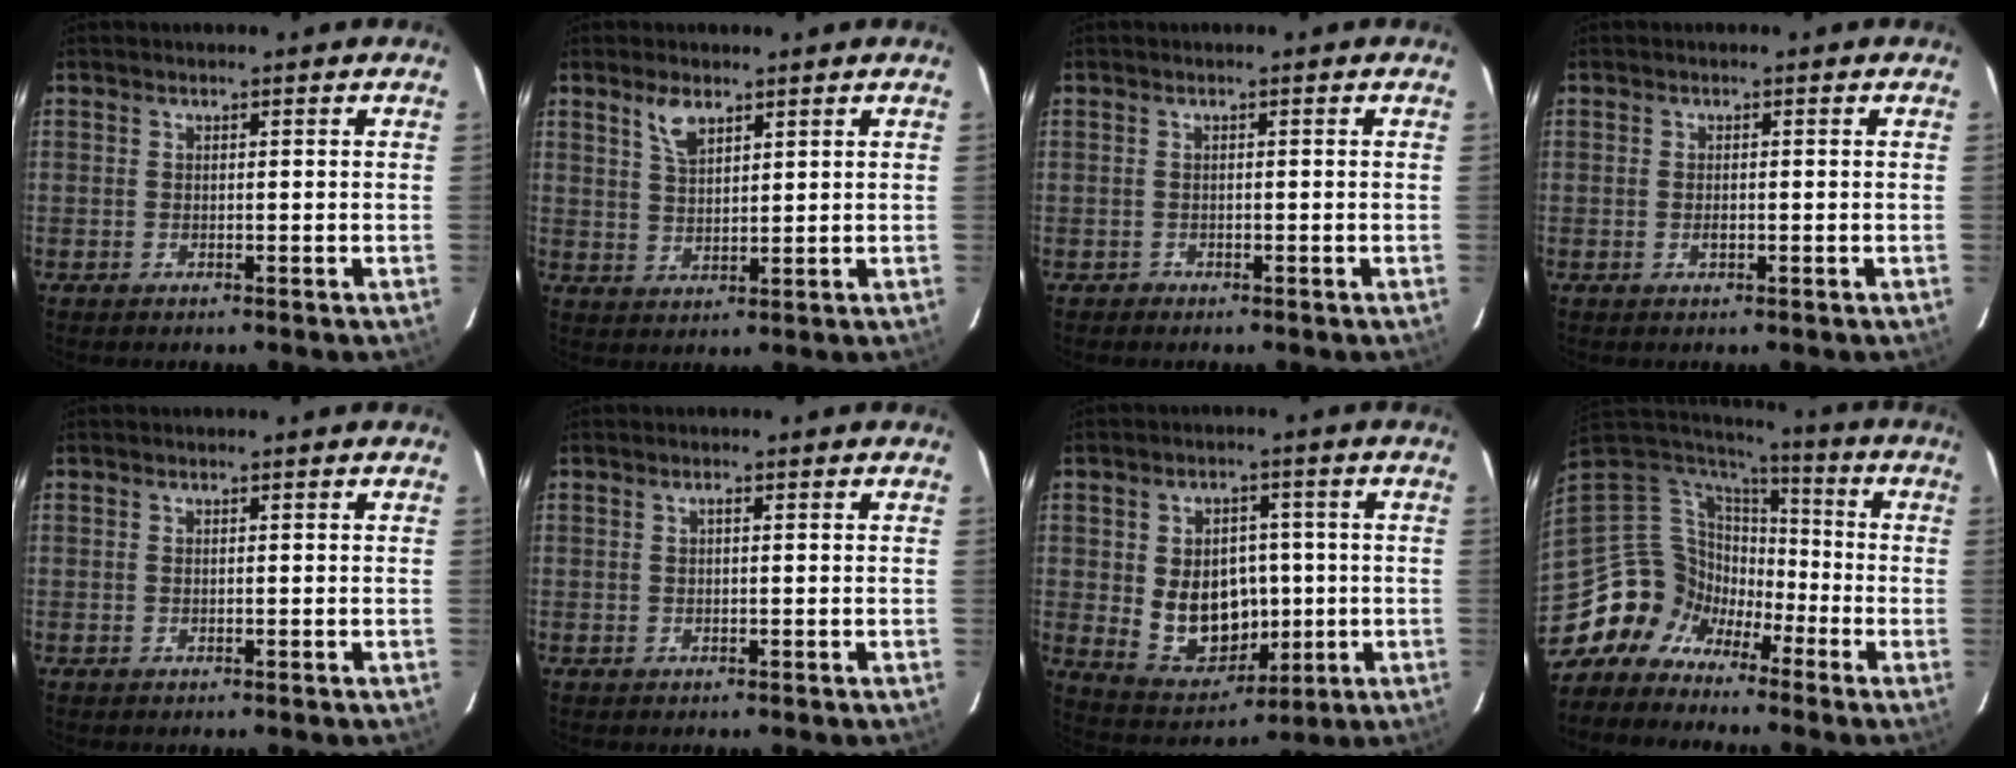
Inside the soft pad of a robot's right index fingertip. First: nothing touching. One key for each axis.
{"total": 4.5, "fx": 3.0, "fy": 1.9, "fz": 2.7, "tx": -0.050, "ty": 0.003, "tz": 0.060}
{"total": 0.6, "fx": -0.4, "fy": 0.4, "fz": -0.3, "tx": 0.004, "ty": 0.004, "tz": -0.008}
{"total": 0.9, "fx": -0.3, "fy": 0.5, "fz": 0.7, "tx": -0.013, "ty": -0.001, "tz": -0.004}
{"total": 0.0}
{"total": 0.6, "fx": 0.3, "fy": 0.1, "fz": 0.5, "tx": -0.009, "ty": 0.004, "tz": 0.003}
{"total": 12.0, "fx": -0.6, "fy": 9.4, "fz": 7.4, "tx": -0.150, "ty": -0.002, "tz": 0.019}
{"total": 11.2, "fx": -7.6, "fy": 8.1, "fz": 1.7, "tx": -0.045, "ty": 0.034, "tz": -0.147}